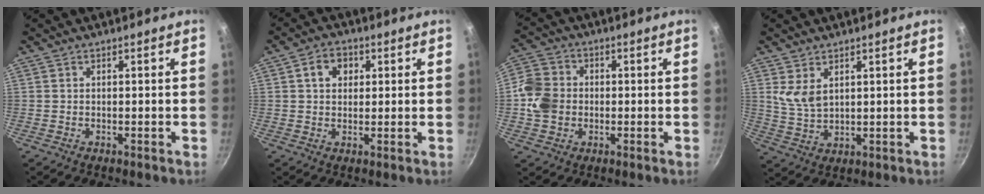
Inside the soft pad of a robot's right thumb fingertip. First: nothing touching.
{"total": 5.2, "force": [1.5, 4.1, 2.8], "torque": [-0.024, 0.005, 0.018]}
{"total": 8.5, "force": [-0.6, 7.3, 4.3], "torque": [-0.060, 0.011, -0.029]}
{"total": 5.3, "force": [2.4, 3.0, 3.6], "torque": [-0.061, -0.025, 0.055]}